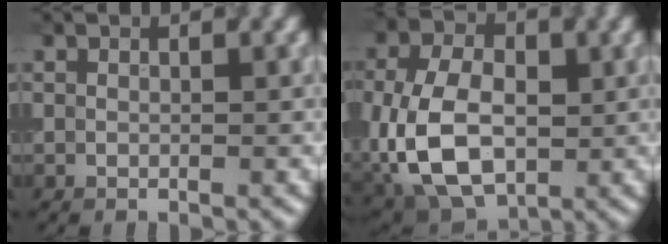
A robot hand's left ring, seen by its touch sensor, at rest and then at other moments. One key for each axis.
{"total": 10.2, "fx": -1.3, "fy": 6.9, "fz": 7.3, "tx": -0.163, "ty": -0.005, "tz": -0.029}